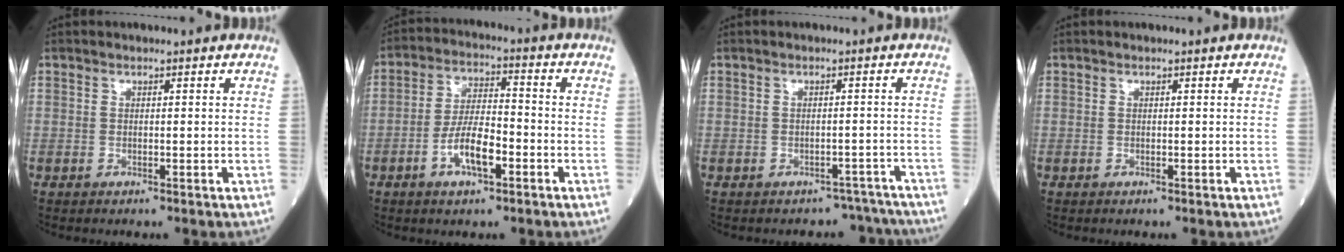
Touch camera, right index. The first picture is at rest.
{"total": 7.9, "force": [-3.2, 2.4, 6.8], "torque": [-0.134, 0.006, -0.058]}
{"total": 4.3, "force": [-3.8, 1.5, -1.1], "torque": [0.031, 0.024, -0.041]}
{"total": 0.0}